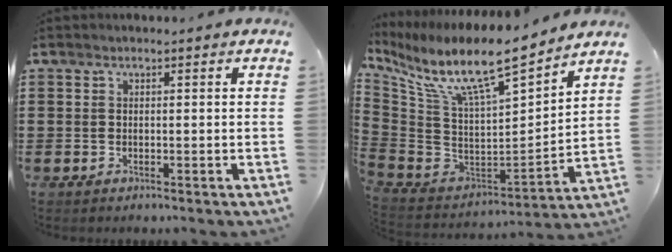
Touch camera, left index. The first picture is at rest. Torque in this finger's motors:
{"motor_torque": [2.14, 0.00, 0.61, 0.21]}